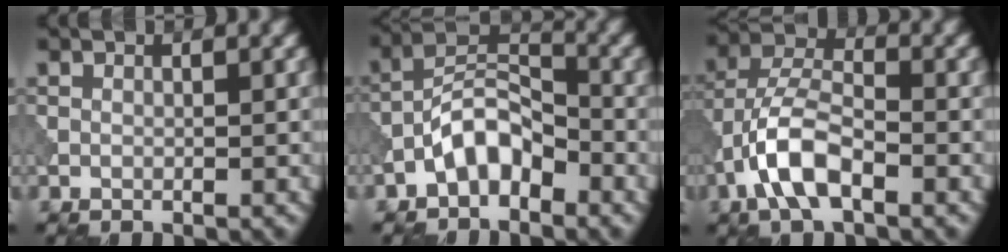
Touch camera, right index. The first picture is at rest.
{"total": 4.9, "force": [-2.9, 2.4, 3.2], "torque": [-0.048, 0.021, -0.060]}
{"total": 6.5, "force": [-3.0, 2.9, 5.0], "torque": [-0.098, 0.009, -0.064]}